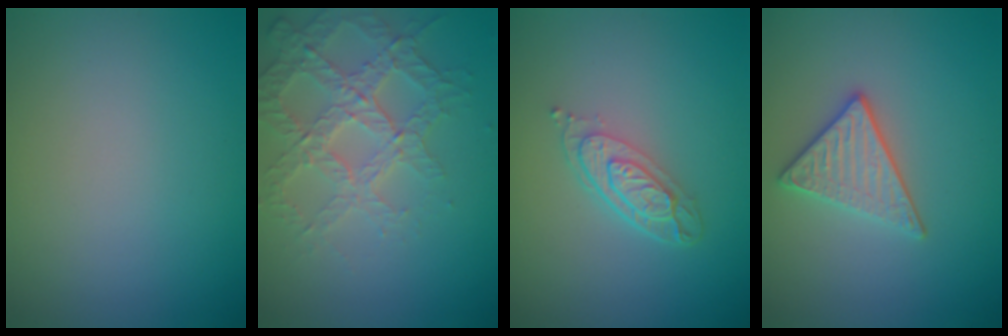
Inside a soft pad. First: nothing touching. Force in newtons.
{"total": 3.8, "press": 3.7, "slide": 0.9}
{"total": 3.5, "press": 2.5, "slide": 2.4}
{"total": 3.0, "press": 2.8, "slide": 1.3}